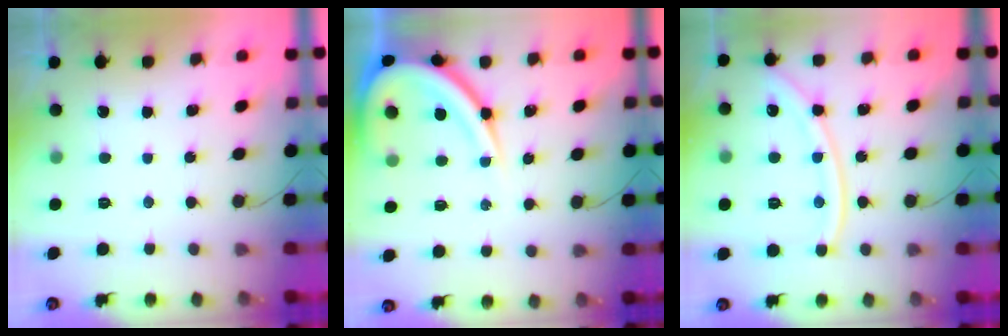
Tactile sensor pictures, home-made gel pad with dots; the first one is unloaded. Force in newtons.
{"total": 15.1, "press": 15.0, "slide": 1.9}
{"total": 12.2, "press": 12.1, "slide": 1.7}